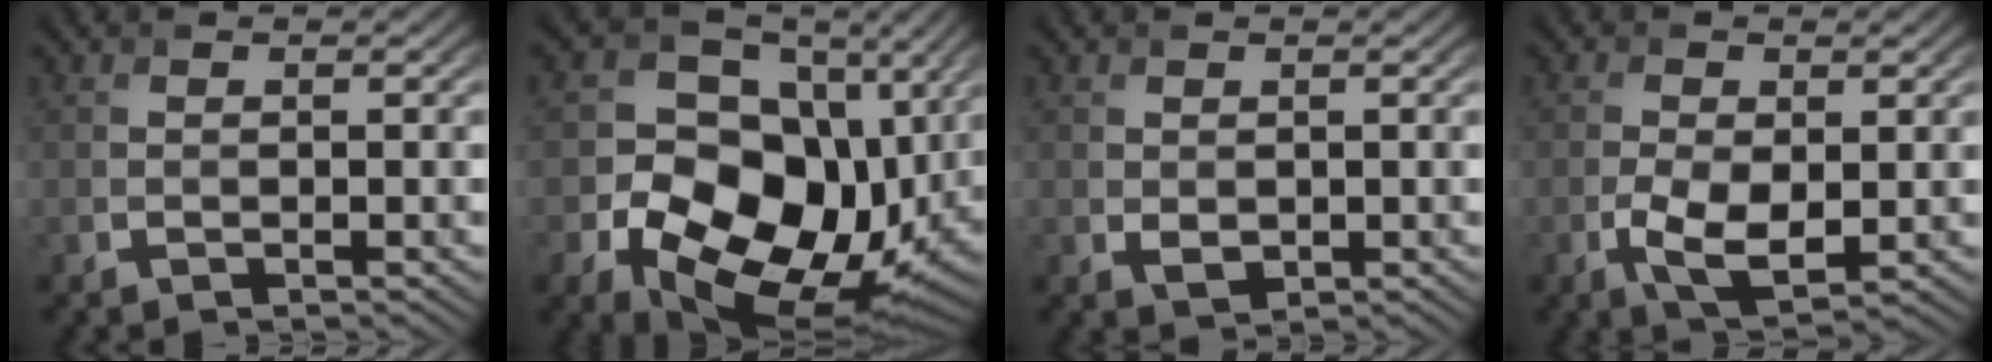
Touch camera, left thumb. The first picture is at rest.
{"total": 16.4, "force": [-2.1, 12.4, 10.5], "torque": [-0.192, -0.050, -0.016]}
{"total": 1.4, "force": [0.2, 1.0, 0.9], "torque": [-0.020, -0.005, 0.009]}
{"total": 5.0, "force": [-0.9, 2.7, 4.2], "torque": [-0.091, -0.010, -0.014]}